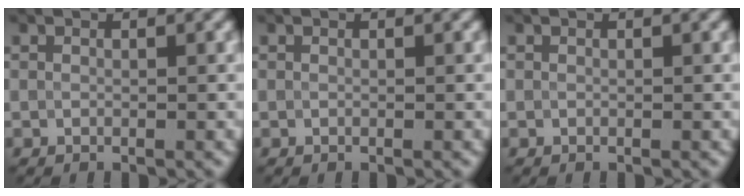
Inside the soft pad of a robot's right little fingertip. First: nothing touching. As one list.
[{"total": 0.0}, {"total": 0.0}]